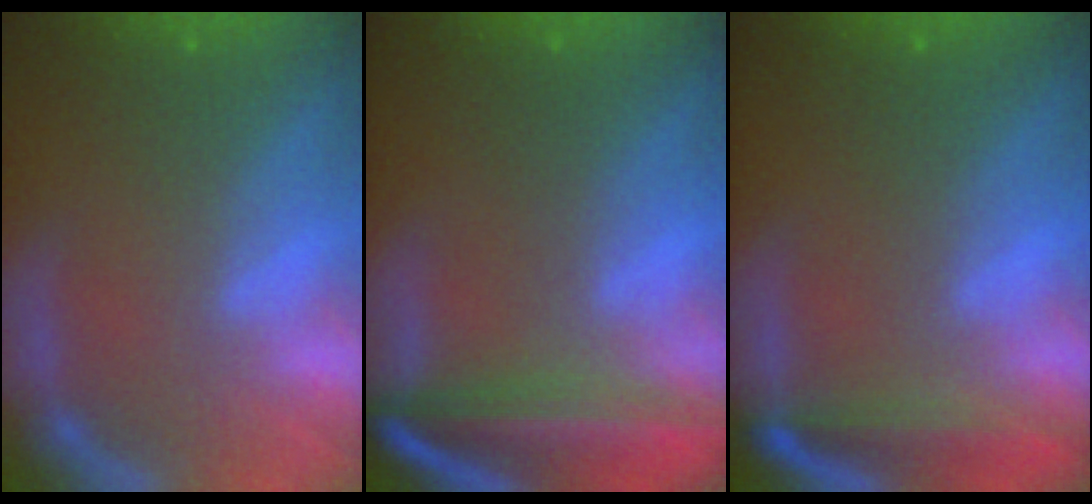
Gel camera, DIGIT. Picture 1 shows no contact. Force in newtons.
{"total": 10.1}
{"total": 5.0}